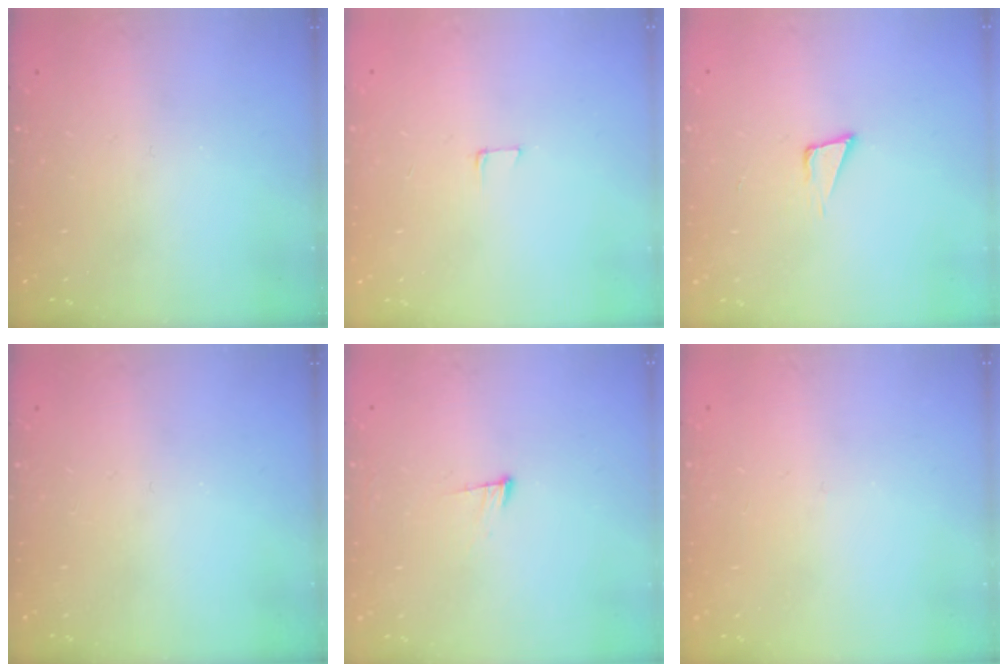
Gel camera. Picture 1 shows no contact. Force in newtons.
{"total": 5.0, "press": 4.9, "slide": 0.4}
{"total": 3.9, "press": 2.6, "slide": 2.9}
{"total": 0.0}
{"total": 6.5, "press": 6.4, "slide": 1.4}
{"total": 2.7, "press": 2.7, "slide": 0.3}